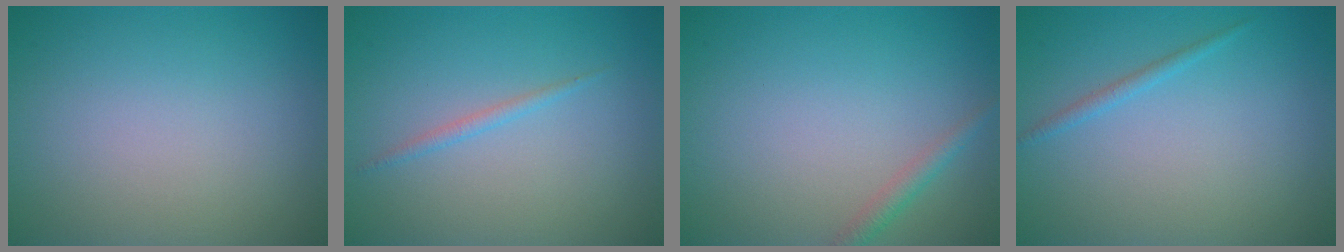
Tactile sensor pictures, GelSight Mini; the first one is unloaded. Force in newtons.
{"total": 0.9, "press": 0.9, "slide": 0.1}
{"total": 1.4, "press": 1.4, "slide": 0.1}
{"total": 0.9, "press": 0.9, "slide": 0.1}